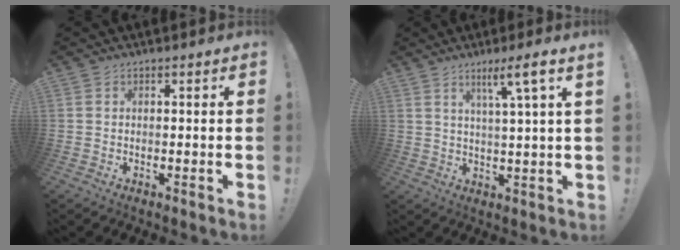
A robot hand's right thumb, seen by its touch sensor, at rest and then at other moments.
{"total": 7.7, "force": [3.7, -0.8, 6.7], "torque": [-0.107, -0.013, 0.050]}